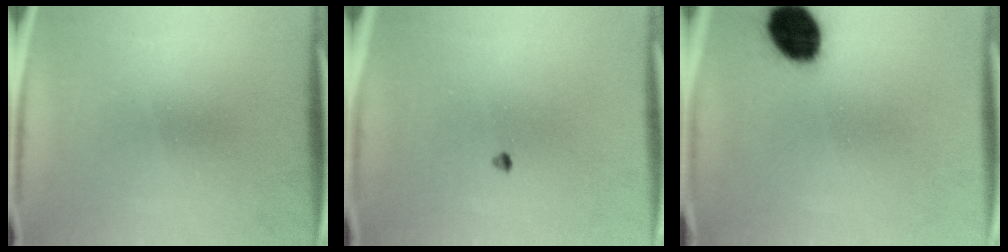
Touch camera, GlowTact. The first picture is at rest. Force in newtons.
{"total": 0.7}
{"total": 11.9}